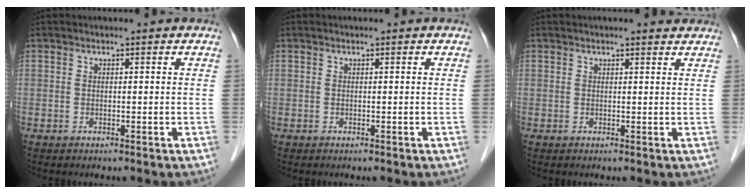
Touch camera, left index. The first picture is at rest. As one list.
[{"total": 0.0}, {"total": 3.5, "force": [3.3, 0.7, 1.2], "torque": [-0.014, 0.010, 0.031]}]